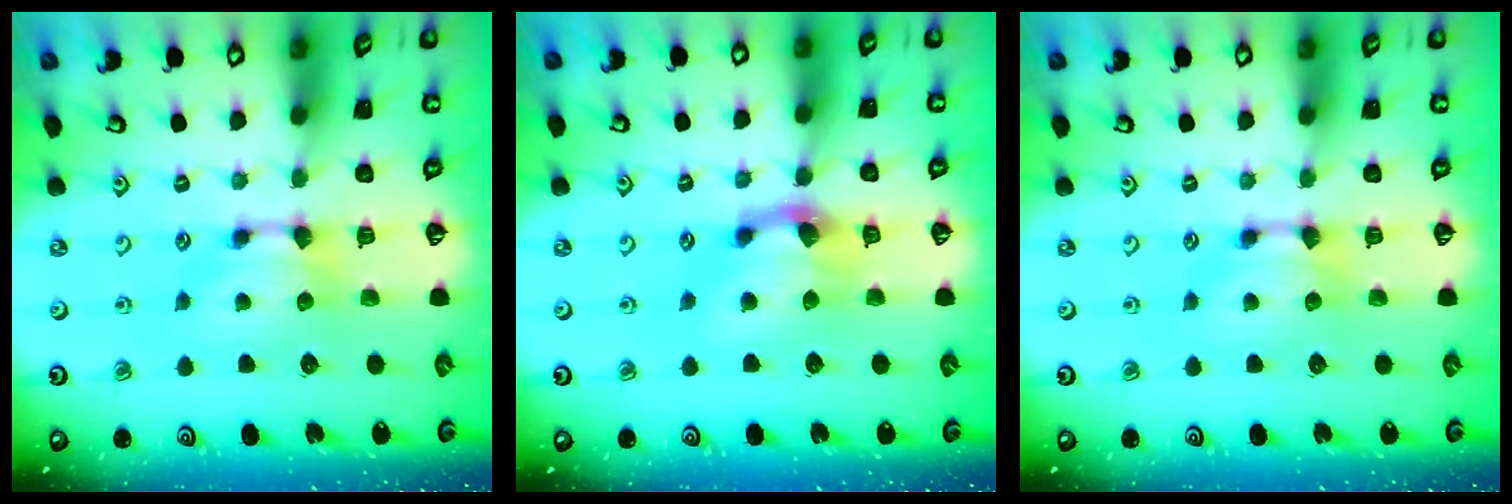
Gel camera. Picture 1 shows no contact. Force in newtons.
{"total": 2.1, "press": 1.3, "slide": 1.7}
{"total": 0.0}